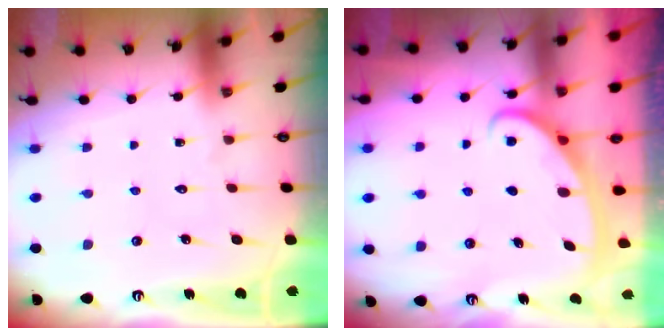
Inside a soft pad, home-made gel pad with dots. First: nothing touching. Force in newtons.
{"total": 2.8, "press": 2.8, "slide": 0.4}